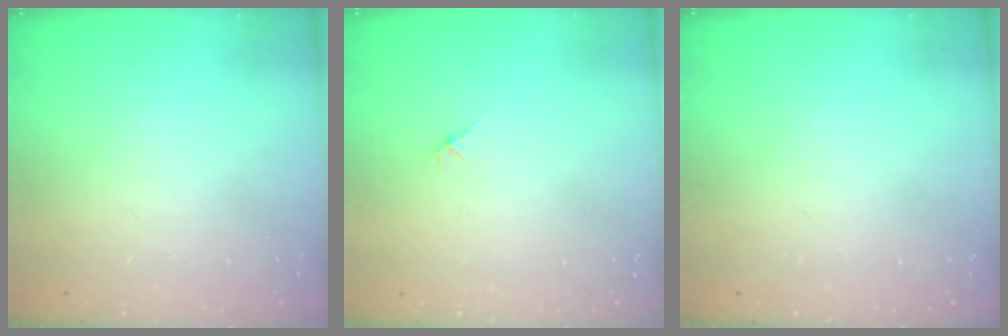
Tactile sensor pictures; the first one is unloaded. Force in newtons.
{"total": 1.4, "press": 1.4, "slide": 0.4}
{"total": 0.0}